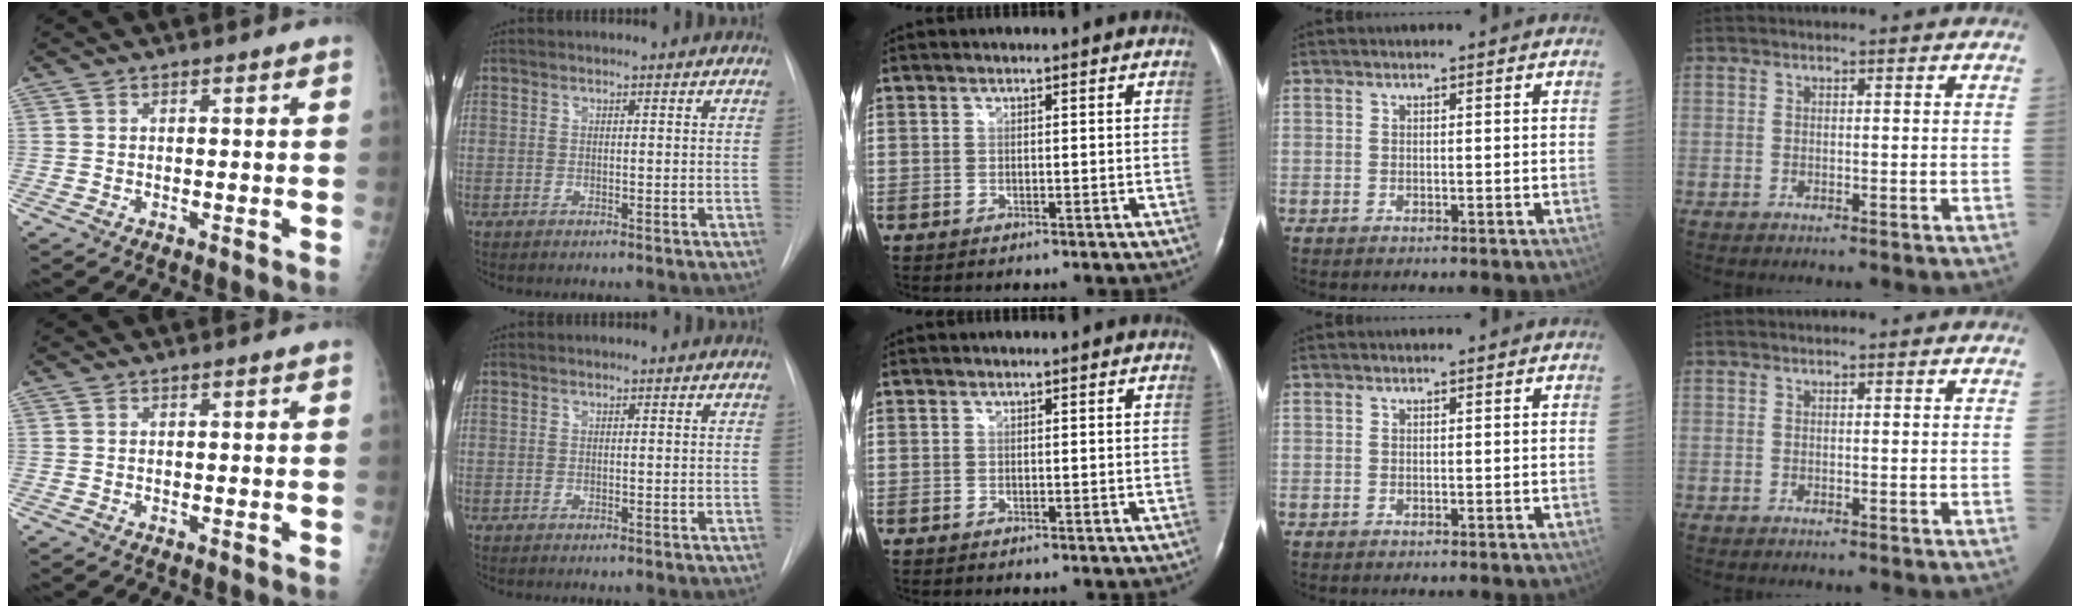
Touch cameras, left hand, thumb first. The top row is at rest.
{}